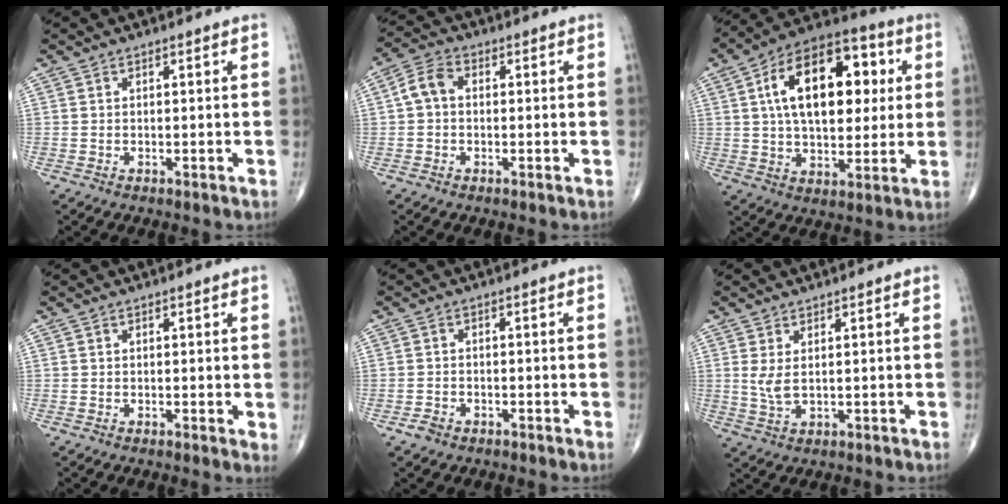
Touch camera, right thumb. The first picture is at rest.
{"total": 4.8, "force": [0.2, 3.6, 3.2], "torque": [-0.057, 0.017, -0.006]}
{"total": 21.4, "force": [4.8, 12.1, 17.0], "torque": [-0.237, 0.014, 0.071]}
{"total": 1.2, "force": [0.4, 0.5, 1.0], "torque": [-0.012, -0.005, 0.004]}
{"total": 1.9, "force": [-1.3, 1.3, 0.7], "torque": [-0.017, 0.008, -0.021]}
{"total": 3.4, "force": [0.8, 1.4, 2.9], "torque": [-0.067, -0.007, 0.026]}